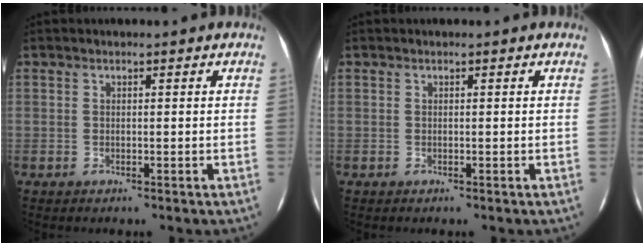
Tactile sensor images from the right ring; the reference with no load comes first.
{"total": 0.0}